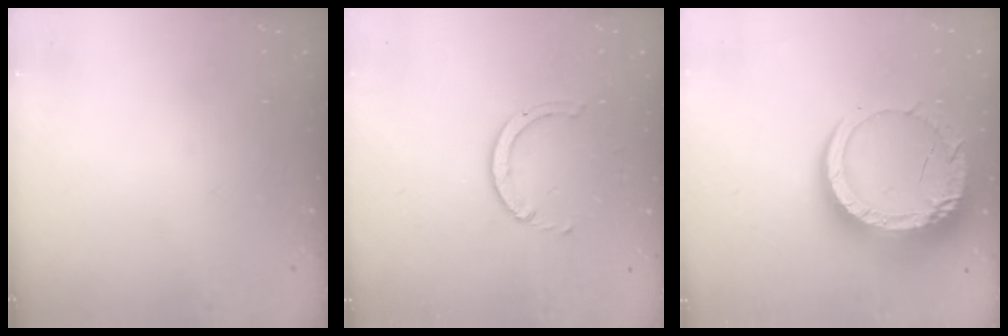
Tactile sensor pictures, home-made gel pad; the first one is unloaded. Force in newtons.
{"total": 2.3, "press": 2.3, "slide": 0.3}
{"total": 17.1, "press": 17.0, "slide": 1.6}